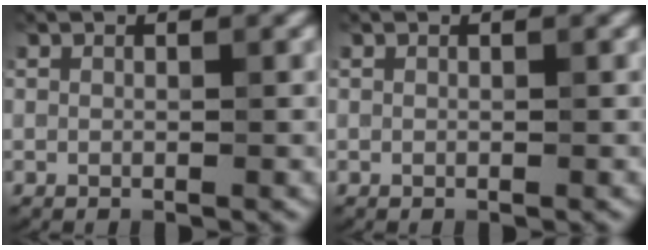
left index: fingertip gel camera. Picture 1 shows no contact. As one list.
[{"total": 0.0}]